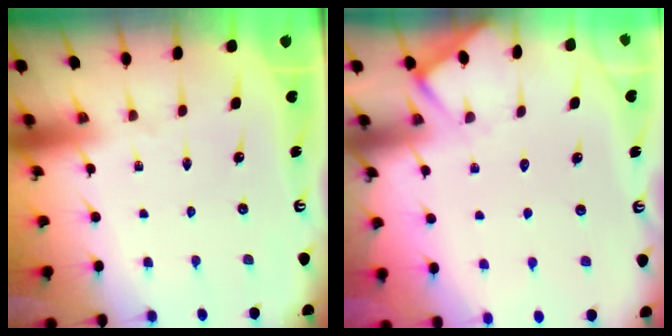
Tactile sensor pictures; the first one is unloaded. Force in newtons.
{"total": 5.3, "press": 5.3, "slide": 0.3}